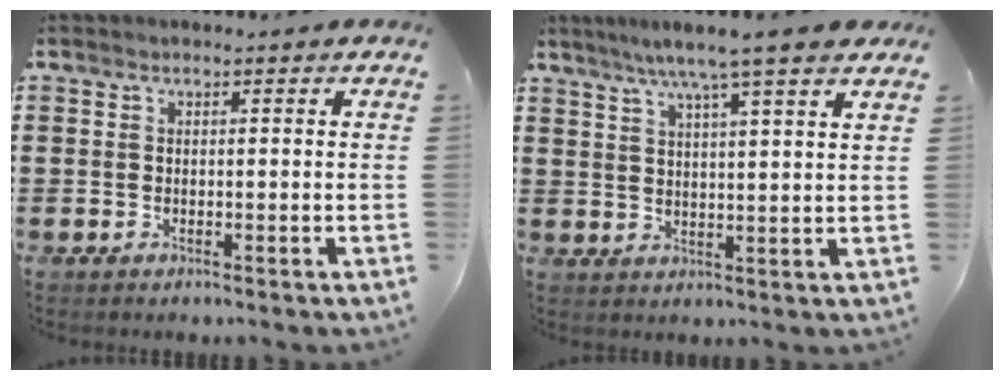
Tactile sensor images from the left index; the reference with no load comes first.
{"total": 6.5, "force": [5.1, -0.2, 4.0], "torque": [-0.092, -0.011, 0.087]}